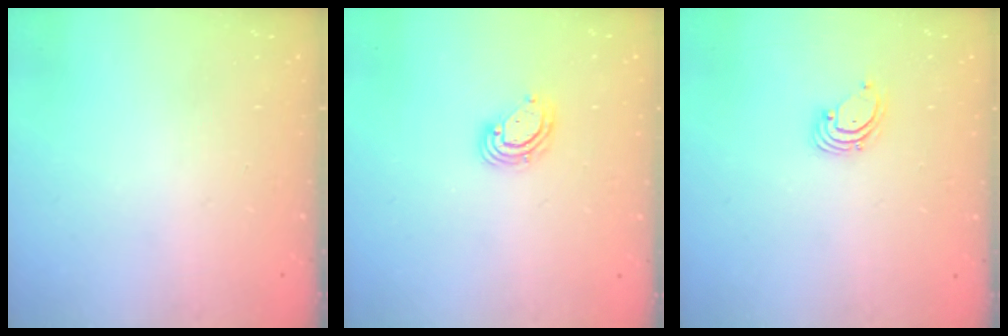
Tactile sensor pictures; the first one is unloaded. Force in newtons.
{"total": 4.9, "press": 4.8, "slide": 0.6}
{"total": 1.6, "press": 1.6, "slide": 0.1}